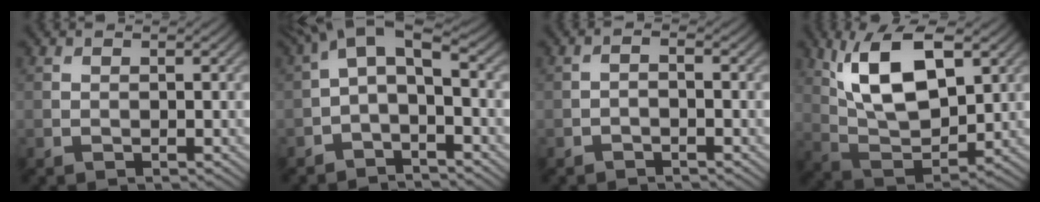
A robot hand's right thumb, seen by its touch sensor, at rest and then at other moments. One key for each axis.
{"total": 5.6, "fx": -0.8, "fy": 2.3, "fz": 5.0, "tx": -0.088, "ty": 0.021, "tz": -0.031}
{"total": 1.1, "fx": -0.8, "fy": 0.3, "fz": 0.7, "tx": -0.014, "ty": 0.000, "tz": -0.019}
{"total": 13.1, "fx": 5.0, "fy": 6.2, "fz": 10.4, "tx": -0.209, "ty": 0.003, "tz": 0.097}